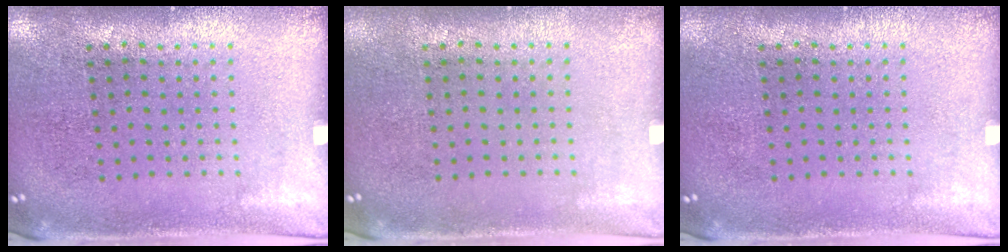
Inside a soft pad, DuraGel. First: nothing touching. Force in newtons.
{"total": 0.0}
{"total": 0.0}